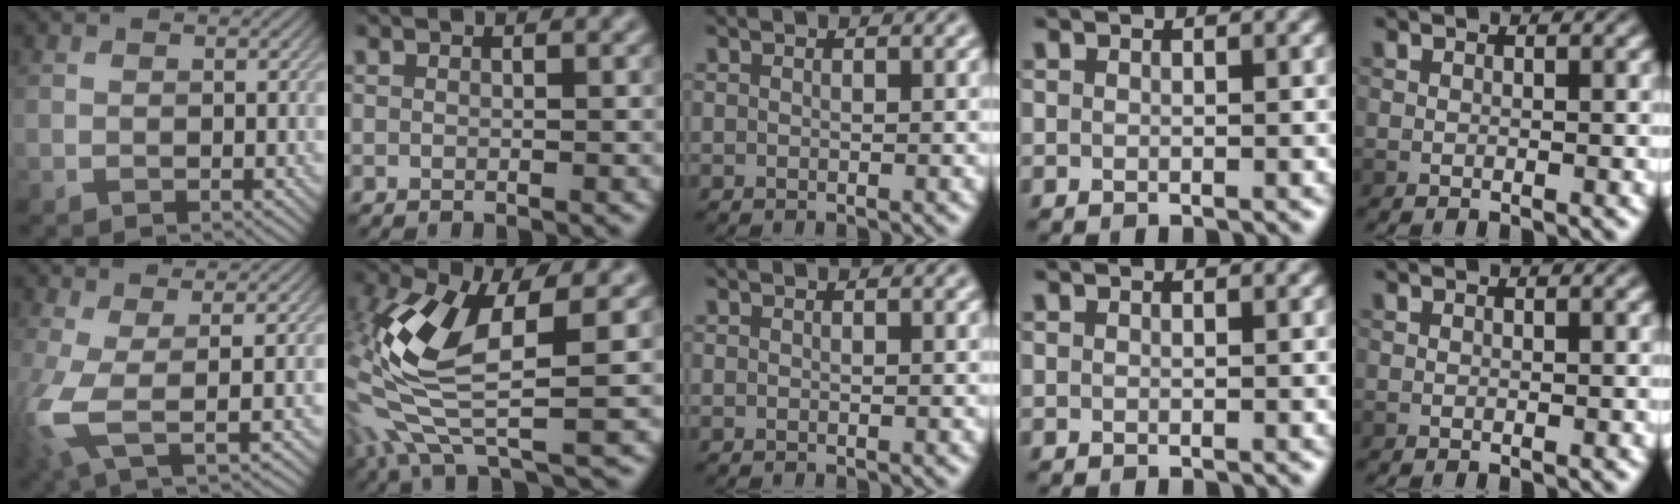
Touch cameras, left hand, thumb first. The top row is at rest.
{"thumb": {"total": 6.0, "force": [0.2, 1.4, 5.8], "torque": [-0.137, -0.001, -0.003]}, "index": {"total": 9.7, "force": [-0.9, 3.6, 9.0], "torque": [-0.214, -0.009, -0.030]}}